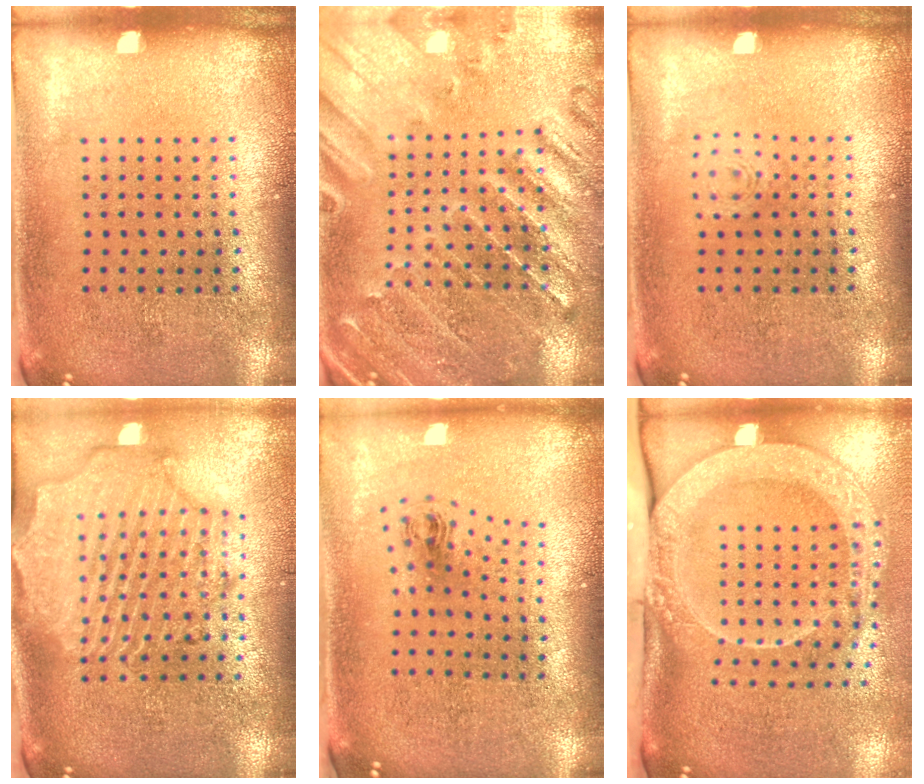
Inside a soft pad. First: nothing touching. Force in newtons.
{"total": 1.1, "press": 1.1, "slide": 0.3}
{"total": 0.8, "press": 0.8, "slide": 0.2}
{"total": 2.9, "press": 2.5, "slide": 1.4}
{"total": 0.8, "press": 0.3, "slide": 0.7}
{"total": 2.9, "press": 2.1, "slide": 2.0}